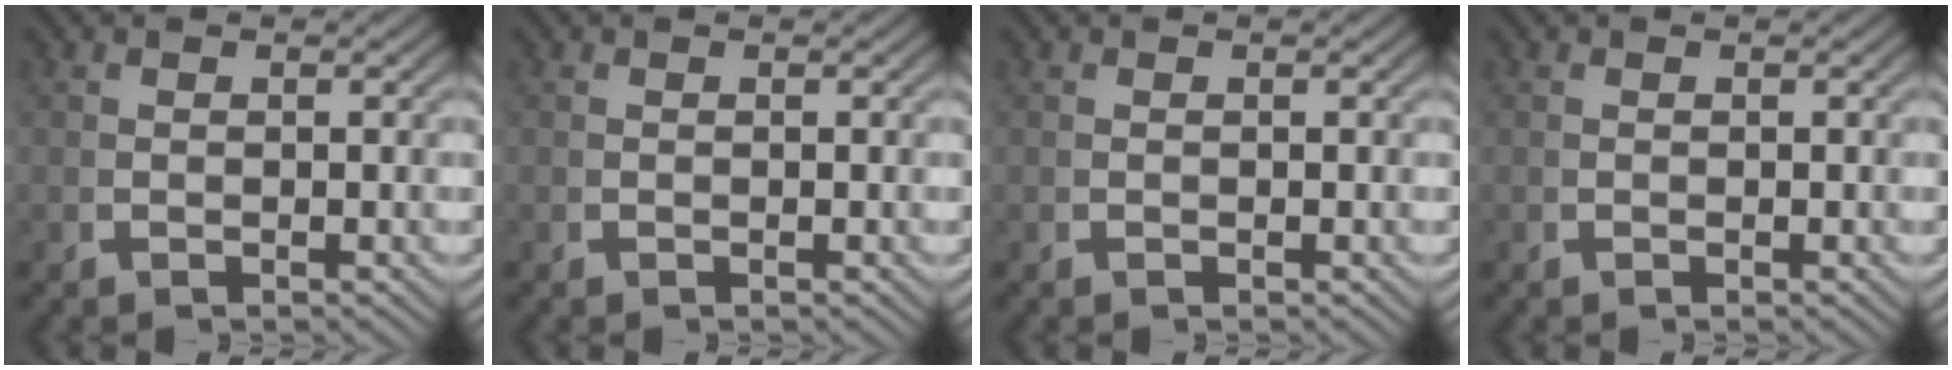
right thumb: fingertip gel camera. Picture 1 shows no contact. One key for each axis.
{"total": 0.0}
{"total": 0.0}
{"total": 0.0}